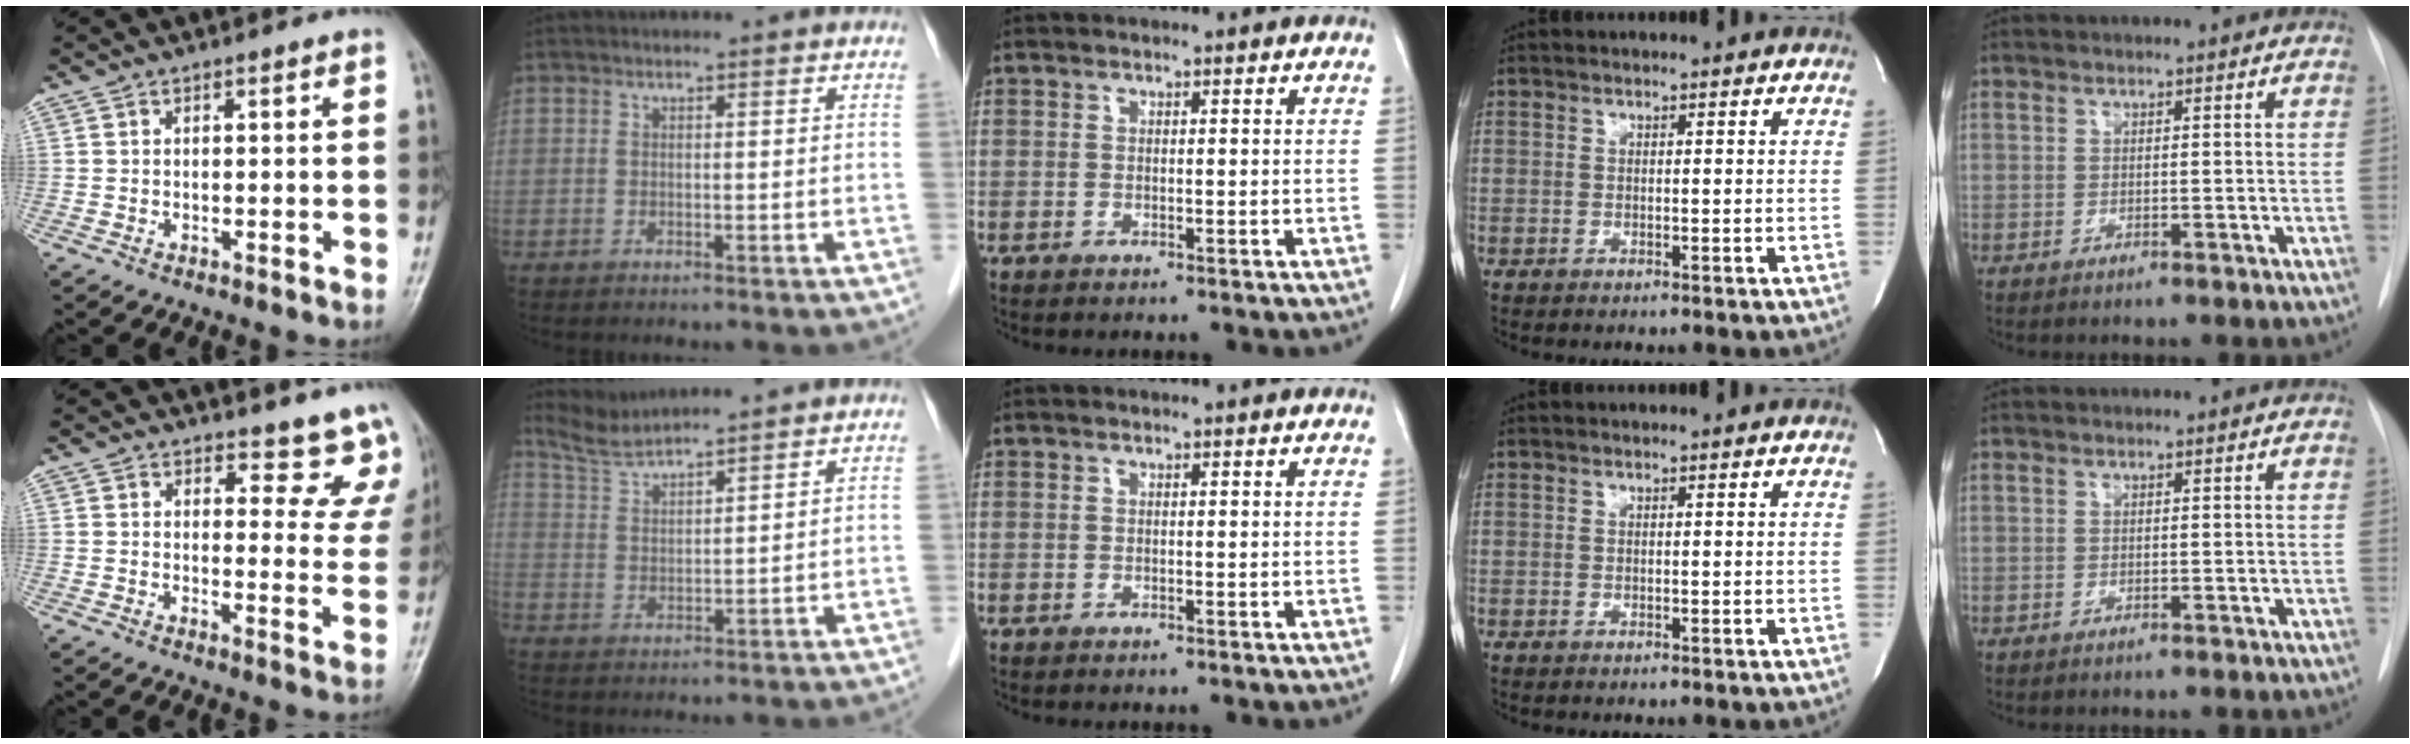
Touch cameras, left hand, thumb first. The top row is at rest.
{"thumb": {"total": 11.1, "force": [10.3, 4.0, 0.4], "torque": [0.053, -0.081, 0.085]}, "index": {"total": 5.5, "force": [5.0, -0.9, 1.9], "torque": [-0.040, 0.024, 0.097]}}